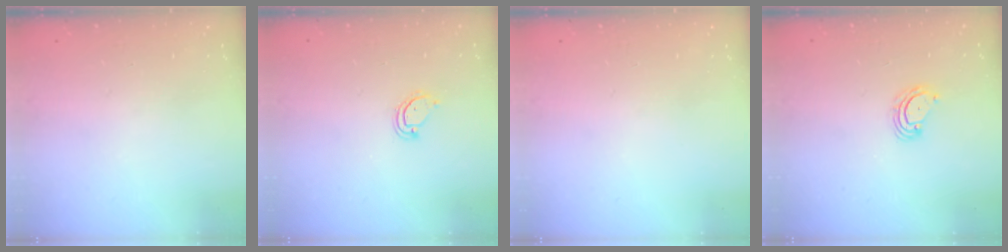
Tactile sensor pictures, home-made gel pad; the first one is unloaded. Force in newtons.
{"total": 4.0, "press": 4.0, "slide": 0.4}
{"total": 0.0}
{"total": 5.0, "press": 4.9, "slide": 0.4}